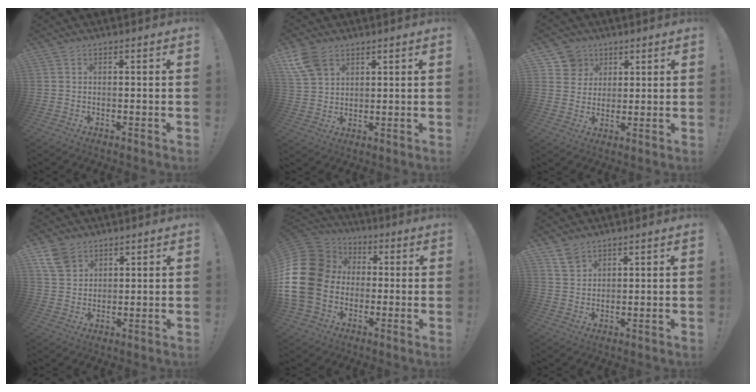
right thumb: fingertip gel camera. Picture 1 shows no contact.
{"total": 8.7, "force": [5.0, 5.6, 4.4], "torque": [-0.090, -0.015, 0.102]}
{"total": 7.9, "force": [4.0, 6.7, 0.8], "torque": [-0.011, -0.029, 0.081]}
{"total": 7.6, "force": [4.9, 5.0, 2.9], "torque": [-0.052, -0.020, 0.100]}
{"total": 21.5, "force": [0.2, 17.3, 12.8], "torque": [-0.255, 0.018, 0.024]}
{"total": 4.6, "force": [3.6, 2.5, 1.5], "torque": [-0.020, -0.020, 0.068]}